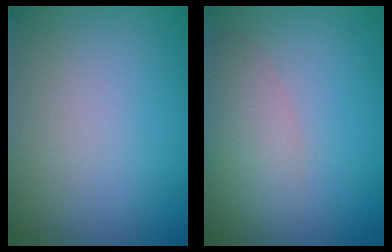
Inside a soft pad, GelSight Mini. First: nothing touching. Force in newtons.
{"total": 3.4, "press": 3.4, "slide": 0.3}